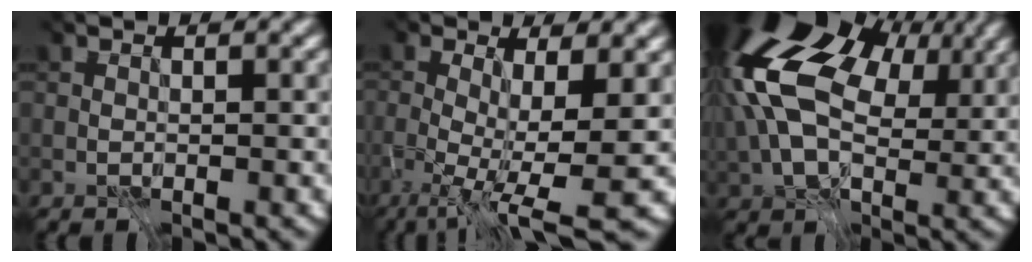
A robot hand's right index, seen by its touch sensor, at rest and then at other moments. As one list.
[{"total": 10.1, "force": [-3.1, 2.9, 9.1], "torque": [-0.122, -0.024, -0.013]}, {"total": 13.9, "force": [3.5, 8.8, 10.2], "torque": [-0.198, 0.011, 0.100]}]